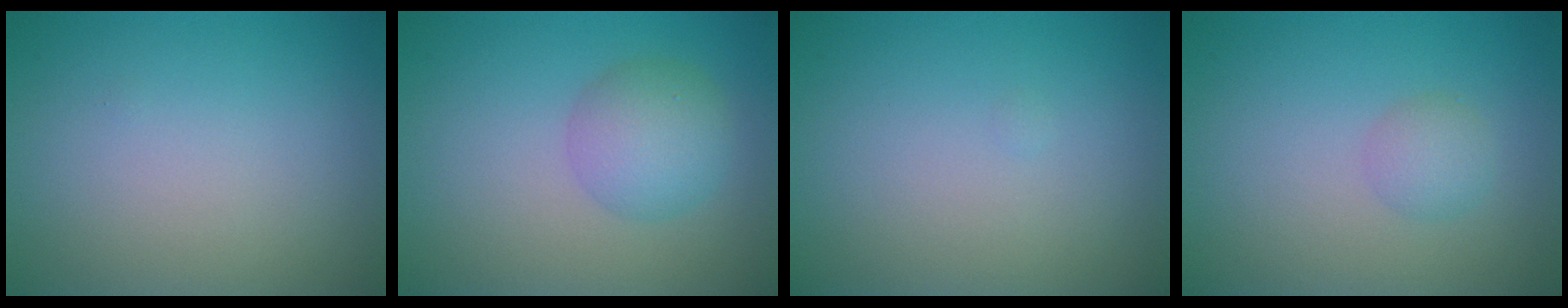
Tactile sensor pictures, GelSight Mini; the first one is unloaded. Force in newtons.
{"total": 3.7, "press": 3.7, "slide": 0.1}
{"total": 0.0}
{"total": 1.6, "press": 1.6, "slide": 0.0}